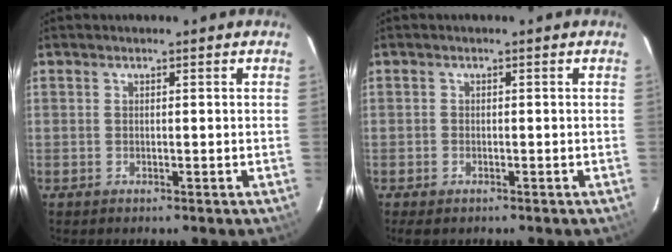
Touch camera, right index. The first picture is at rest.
{"total": 2.3, "force": [-1.6, 1.4, 0.8], "torque": [-0.019, -0.003, -0.025]}